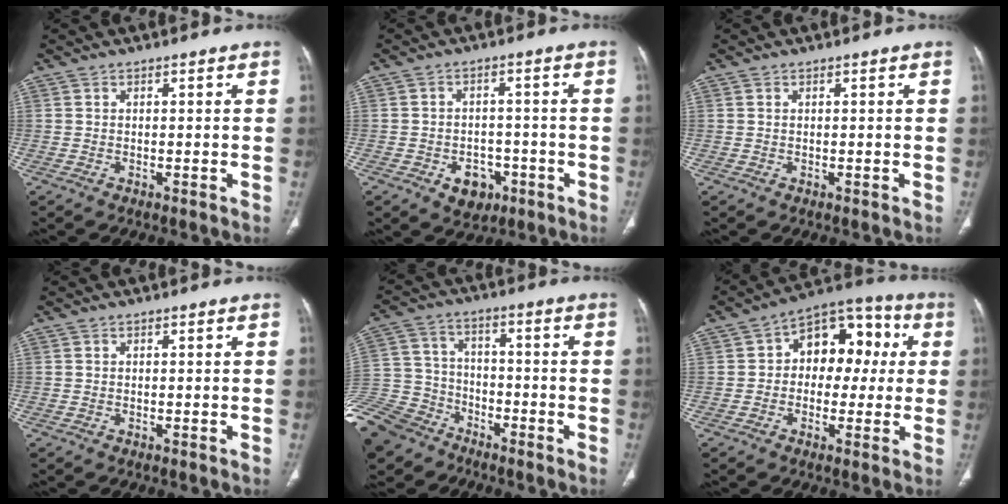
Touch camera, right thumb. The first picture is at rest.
{"total": 6.3, "force": [-2.9, 4.7, 3.1], "torque": [-0.018, 0.022, -0.033]}
{"total": 0.0}
{"total": 0.0}
{"total": 17.1, "force": [-11.9, 11.1, 5.2], "torque": [-0.128, 0.047, -0.219]}
{"total": 13.5, "force": [1.9, 9.2, 9.7], "torque": [-0.080, 0.036, 0.016]}